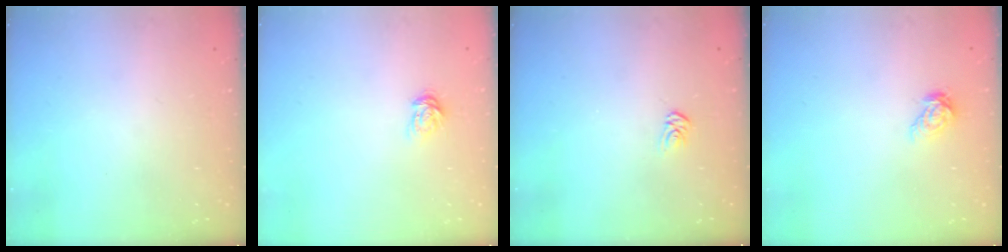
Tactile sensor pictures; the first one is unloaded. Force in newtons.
{"total": 5.3, "press": 5.3, "slide": 0.4}
{"total": 2.9, "press": 2.9, "slide": 0.2}
{"total": 6.5, "press": 6.5, "slide": 0.4}